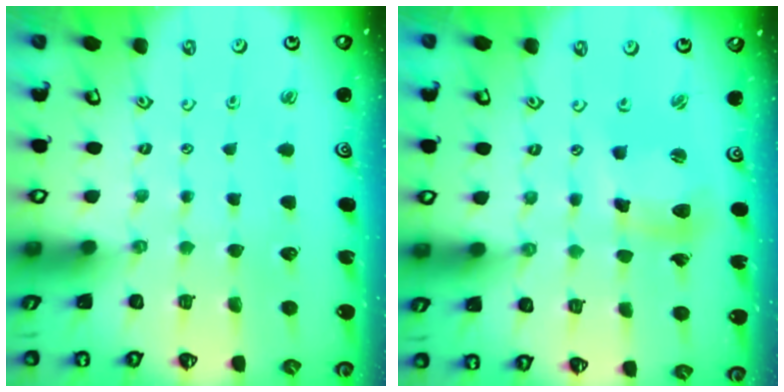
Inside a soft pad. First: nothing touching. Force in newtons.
{"total": 8.9, "press": 8.8, "slide": 1.0}